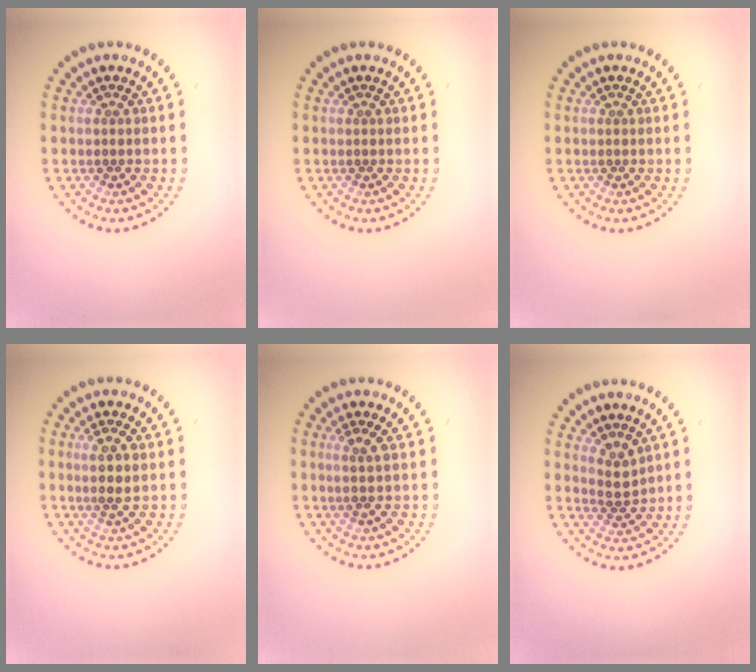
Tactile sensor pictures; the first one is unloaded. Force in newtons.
{"total": 0.0}
{"total": 0.0}
{"total": 2.3, "press": 2.1, "slide": 0.8}
{"total": 1.6, "press": 1.2, "slide": 1.0}
{"total": 1.8, "press": 1.4, "slide": 1.1}